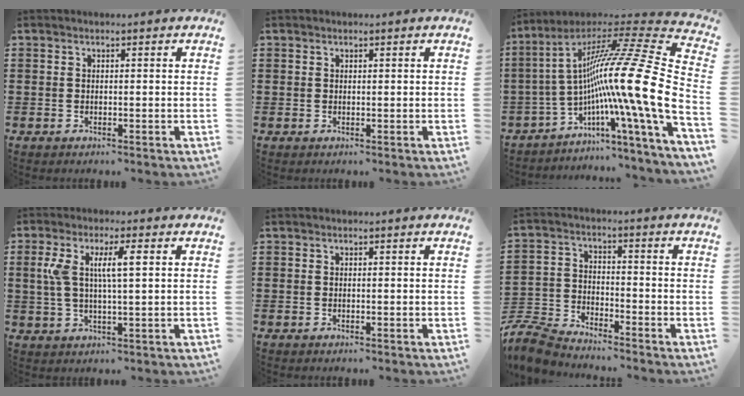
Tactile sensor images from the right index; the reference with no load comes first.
{"total": 0.5, "force": [0.3, 0.4, 0.0], "torque": [0.000, 0.003, 0.006]}
{"total": 22.0, "force": [-1.4, 4.6, 21.4], "torque": [-0.391, -0.033, -0.039]}
{"total": 6.6, "force": [1.5, 1.6, 6.2], "torque": [-0.146, -0.003, 0.015]}
{"total": 0.0}
{"total": 6.3, "force": [-6.0, 1.2, 1.1], "torque": [-0.049, 0.002, -0.127]}